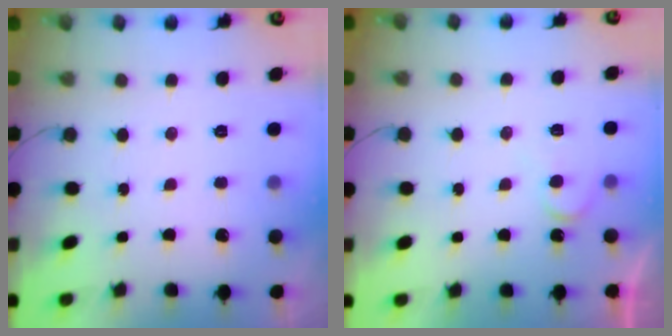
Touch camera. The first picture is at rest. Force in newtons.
{"total": 4.6, "press": 4.6, "slide": 0.4}